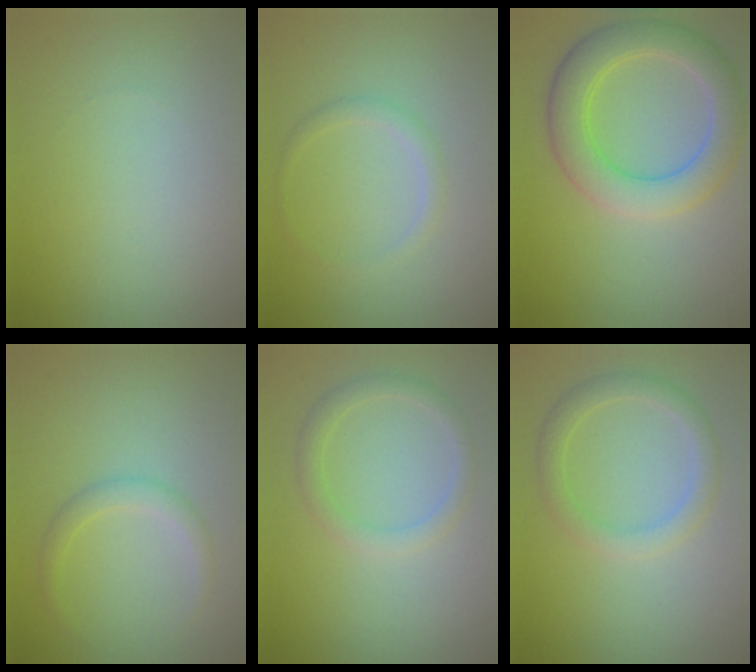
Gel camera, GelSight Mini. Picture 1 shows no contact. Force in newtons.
{"total": 1.2, "press": 1.2, "slide": 0.1}
{"total": 5.7, "press": 5.6, "slide": 0.5}
{"total": 1.5, "press": 1.5, "slide": 0.0}
{"total": 1.9, "press": 1.9, "slide": 0.1}
{"total": 2.4, "press": 2.4, "slide": 0.1}